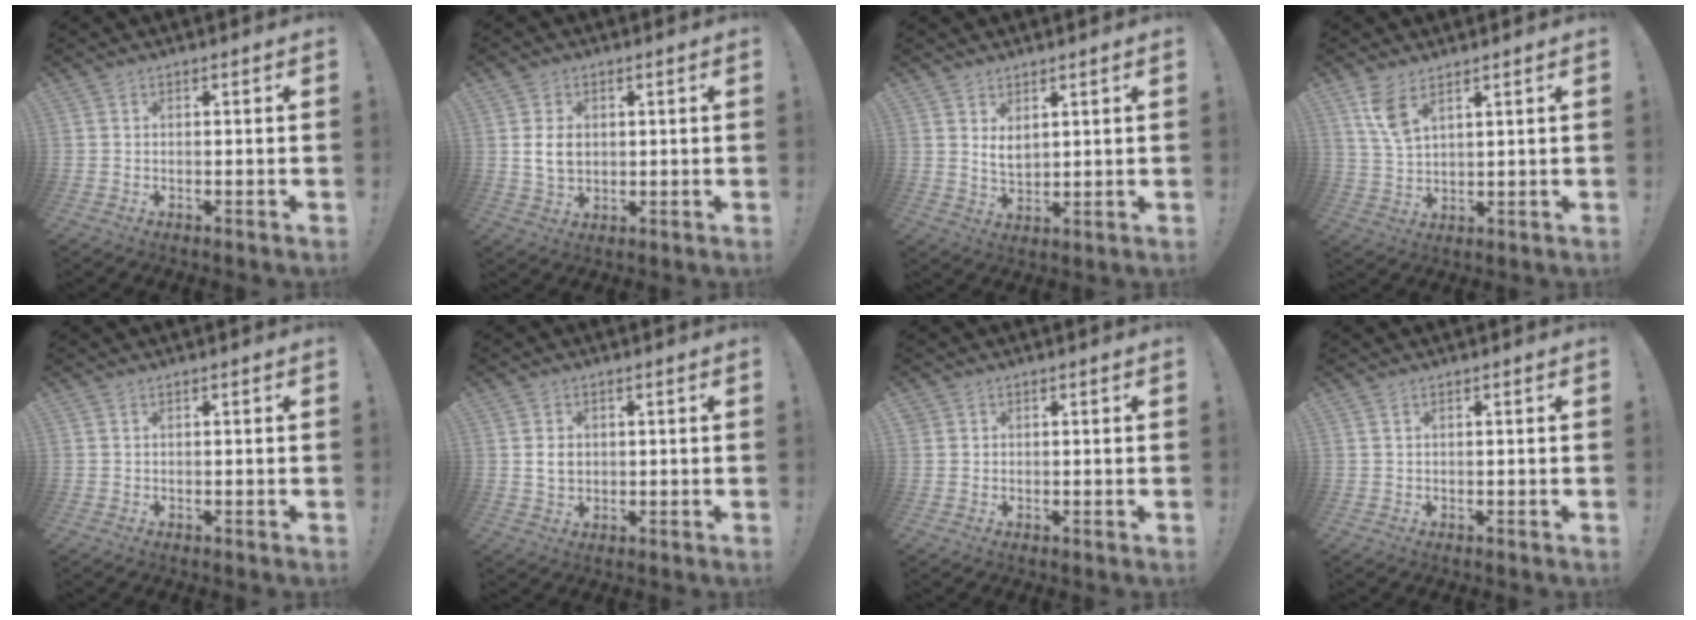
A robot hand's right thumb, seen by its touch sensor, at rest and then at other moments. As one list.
[{"total": 6.3, "force": [0.8, 4.8, 3.9], "torque": [-0.050, 0.001, 0.013]}, {"total": 4.3, "force": [2.6, 2.1, 2.6], "torque": [-0.035, -0.016, 0.046]}, {"total": 6.8, "force": [4.2, 2.8, 4.6], "torque": [-0.075, -0.021, 0.077]}, {"total": 0.0}, {"total": 1.0, "force": [0.0, 1.0, 0.2], "torque": [-0.004, 0.005, 0.000]}, {"total": 1.0, "force": [0.5, 0.9, 0.2], "torque": [-0.003, 0.000, 0.009]}, {"total": 0.0}]